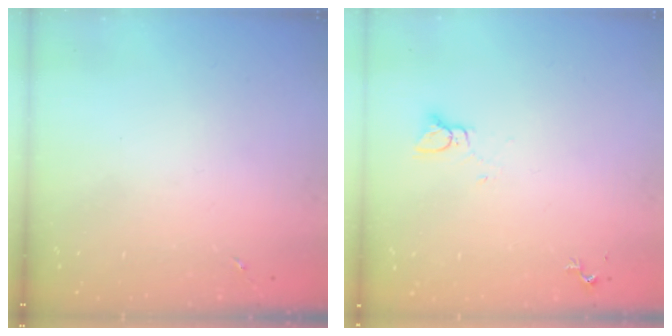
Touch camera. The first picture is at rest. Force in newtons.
{"total": 2.8, "press": 2.8, "slide": 0.1}